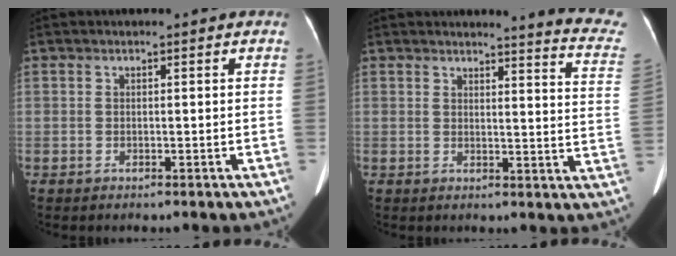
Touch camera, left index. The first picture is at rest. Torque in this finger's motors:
{"motor_torque": [0.40, -0.73, -0.01, 0.04]}